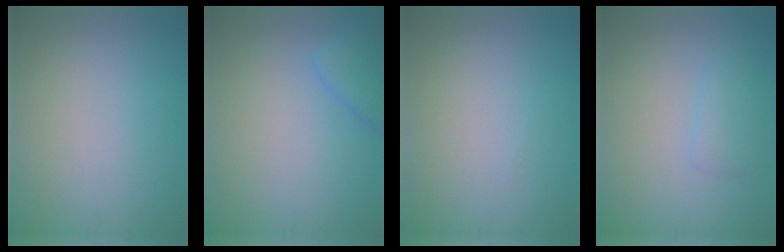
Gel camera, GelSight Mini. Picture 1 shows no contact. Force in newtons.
{"total": 2.5, "press": 2.5, "slide": 0.2}
{"total": 0.0}
{"total": 1.8, "press": 1.8, "slide": 0.0}